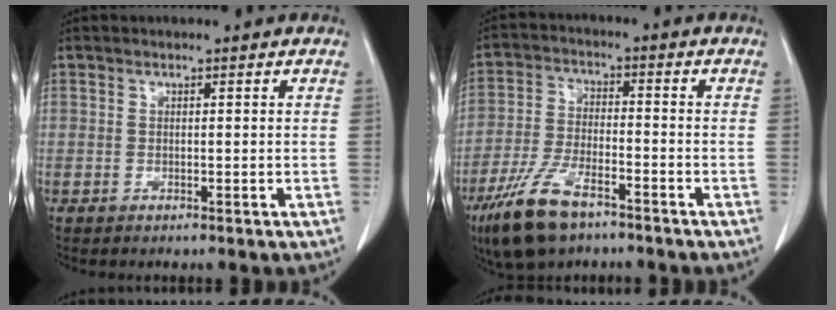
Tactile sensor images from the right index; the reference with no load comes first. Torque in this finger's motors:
{"motor_torque": [1.17, -0.97, 0.52, 0.18]}